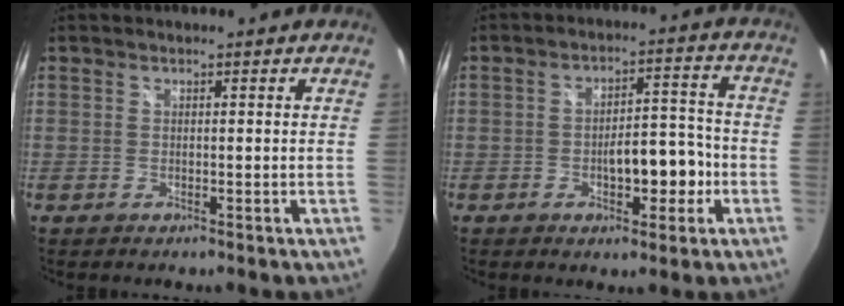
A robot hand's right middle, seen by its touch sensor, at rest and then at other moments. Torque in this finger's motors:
{"motor_torque": [1.11, -1.03, 0.79, 0.08]}